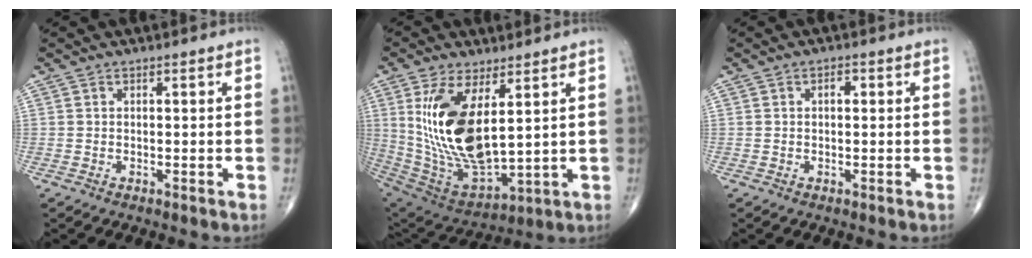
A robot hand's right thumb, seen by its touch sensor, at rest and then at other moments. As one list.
[{"total": 18.8, "force": [4.8, 8.3, 16.2], "torque": [-0.316, -0.029, 0.112]}, {"total": 1.4, "force": [0.3, 0.8, 1.2], "torque": [-0.016, 0.004, 0.002]}]